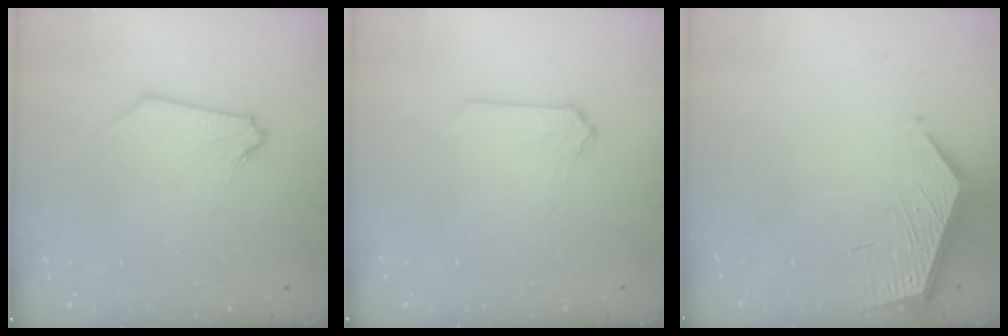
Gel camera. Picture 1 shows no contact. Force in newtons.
{"total": 0.0}
{"total": 5.0, "press": 5.0, "slide": 0.2}